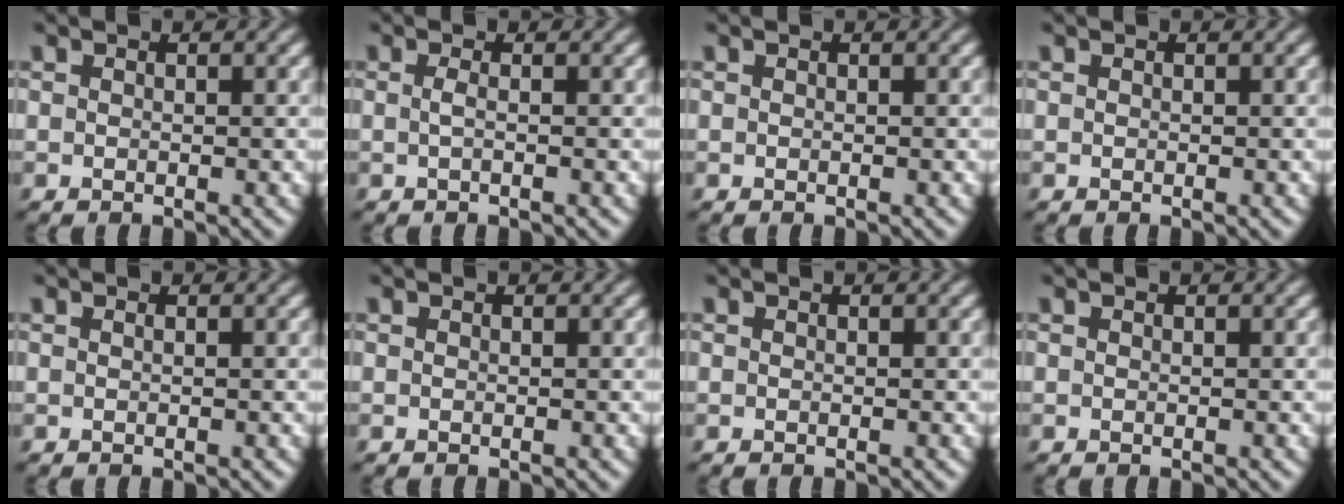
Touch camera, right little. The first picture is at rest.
{"total": 1.1, "force": [-0.5, -0.8, 0.5], "torque": [-0.012, -0.006, -0.005]}
{"total": 0.0}
{"total": 0.0}
{"total": 0.0}
{"total": 0.0}
{"total": 0.0}
{"total": 0.0}